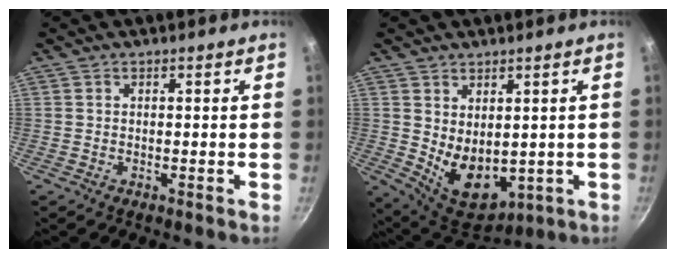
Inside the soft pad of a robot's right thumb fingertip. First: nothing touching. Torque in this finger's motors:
{"motor_torque": [-0.30, 0.64, 0.08, 0.03, 0.30]}